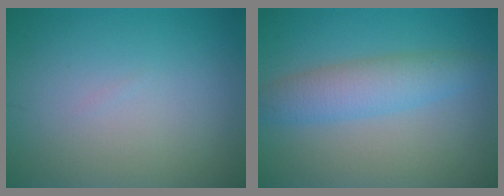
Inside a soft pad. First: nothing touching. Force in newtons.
{"total": 4.0, "press": 4.0, "slide": 0.1}